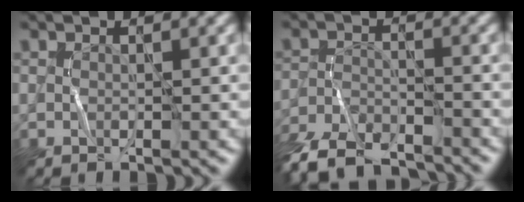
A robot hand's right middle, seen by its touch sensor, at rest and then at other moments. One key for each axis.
{"total": 8.5, "fx": -7.8, "fy": 2.2, "fz": 2.4, "tx": -0.046, "ty": -0.019, "tz": -0.140}